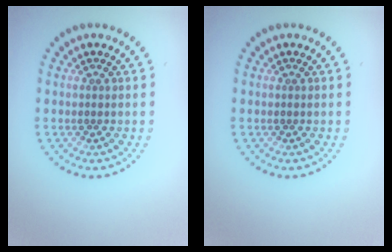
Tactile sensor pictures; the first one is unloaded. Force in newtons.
{"total": 0.0}